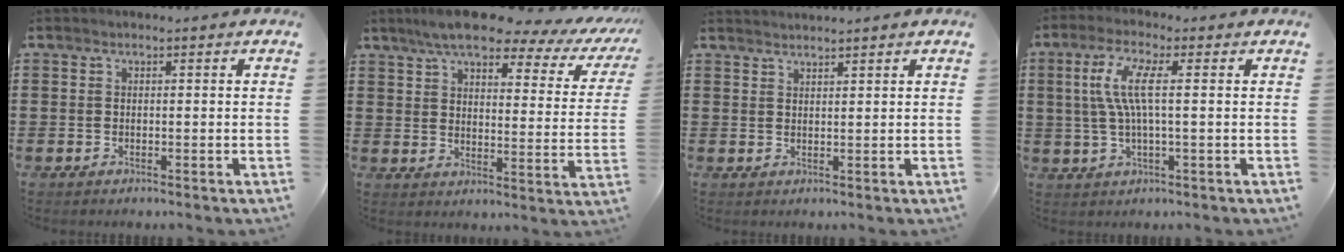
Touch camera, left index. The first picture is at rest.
{"total": 9.0, "force": [7.3, 1.4, 5.1], "torque": [-0.112, -0.033, 0.121]}
{"total": 1.5, "force": [1.5, -0.3, 0.0], "torque": [-0.002, 0.001, 0.030]}
{"total": 6.8, "force": [1.0, 1.2, 6.6], "torque": [-0.150, -0.008, 0.007]}